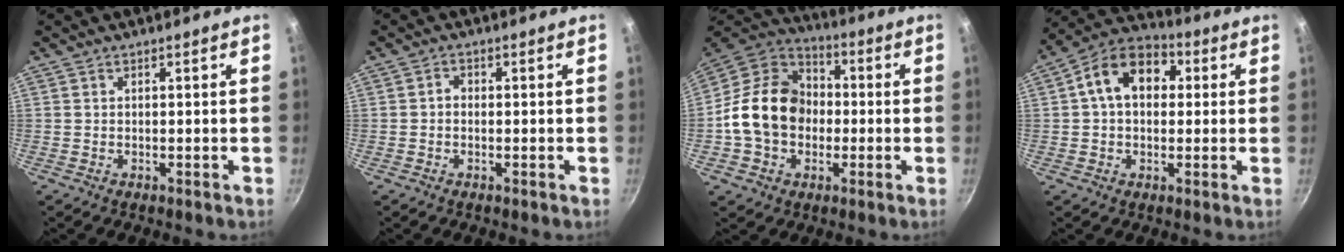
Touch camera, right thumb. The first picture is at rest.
{"total": 1.4, "force": [-0.4, 1.2, 0.8], "torque": [-0.013, 0.008, -0.009]}
{"total": 17.6, "force": [-1.5, 14.0, 10.7], "torque": [-0.155, 0.040, -0.038]}
{"total": 12.6, "force": [2.3, 9.0, 8.5], "torque": [-0.106, 0.030, 0.017]}